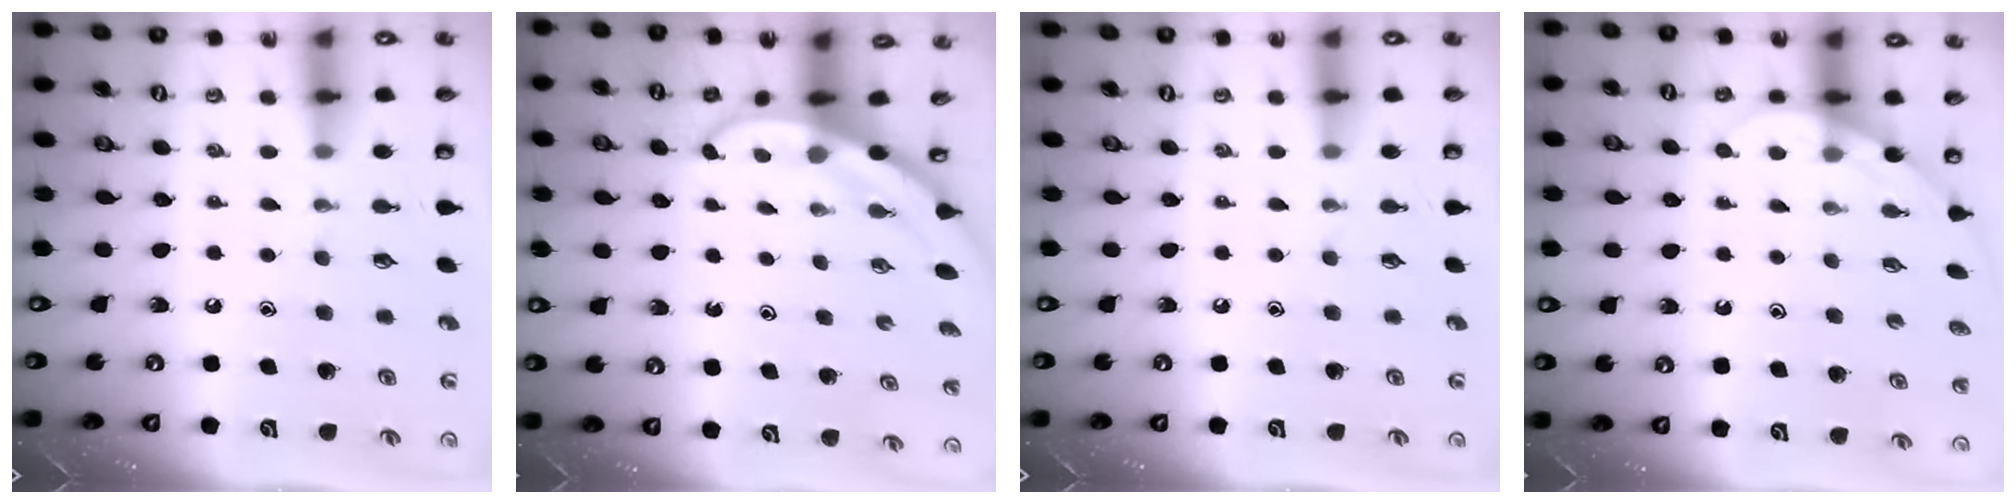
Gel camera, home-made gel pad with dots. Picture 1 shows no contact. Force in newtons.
{"total": 3.5, "press": 3.5, "slide": 0.2}
{"total": 0.0}
{"total": 3.6, "press": 3.6, "slide": 0.1}